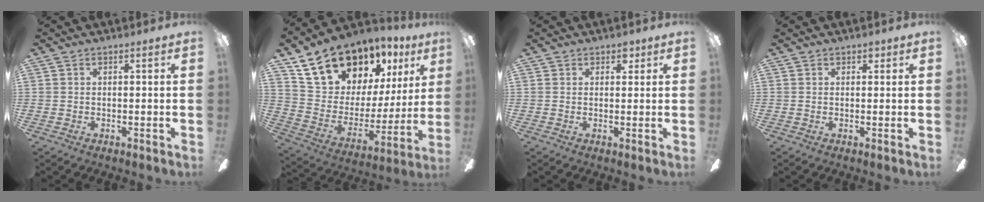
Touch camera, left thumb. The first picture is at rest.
{"total": 19.4, "force": [15.2, 10.2, 6.5], "torque": [-0.128, -0.100, 0.292]}
{"total": 2.3, "force": [1.4, 1.6, 0.9], "torque": [-0.004, -0.001, 0.022]}
{"total": 1.2, "force": [0.7, 0.9, 0.4], "torque": [0.000, 0.001, 0.011]}